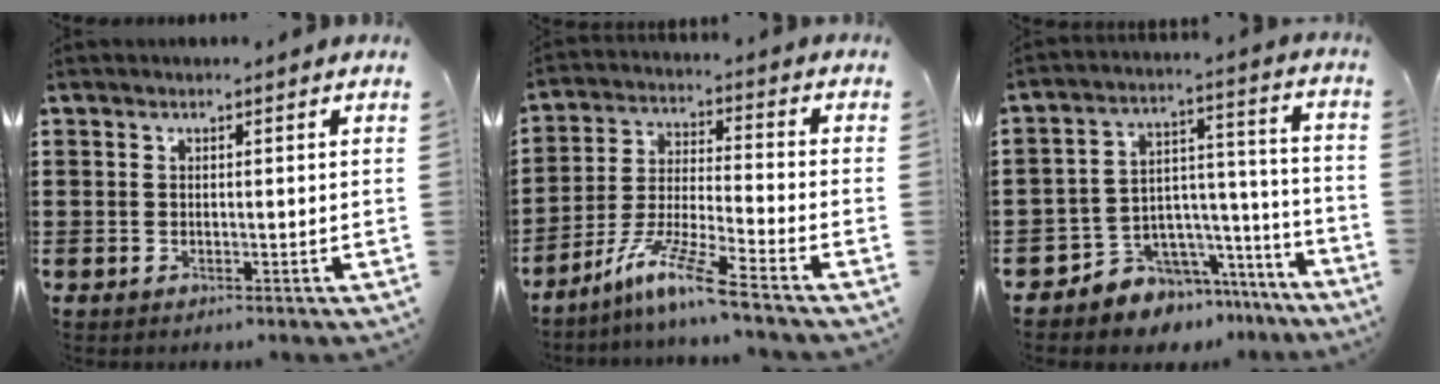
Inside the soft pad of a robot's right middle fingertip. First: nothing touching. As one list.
[{"total": 9.5, "force": [-7.5, -0.2, 5.8], "torque": [-0.130, -0.014, -0.151]}, {"total": 6.4, "force": [-5.6, 3.2, -0.4], "torque": [-0.005, 0.003, -0.105]}]